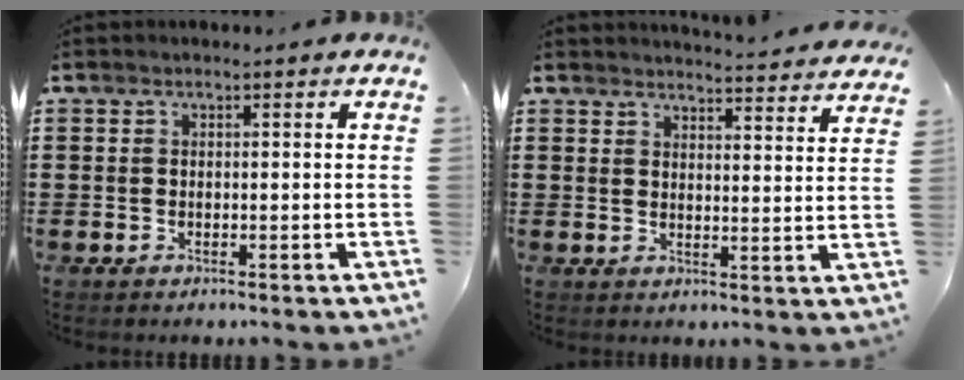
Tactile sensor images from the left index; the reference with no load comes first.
{"total": 3.8, "force": [3.7, -0.5, 0.2], "torque": [0.000, -0.031, 0.063]}